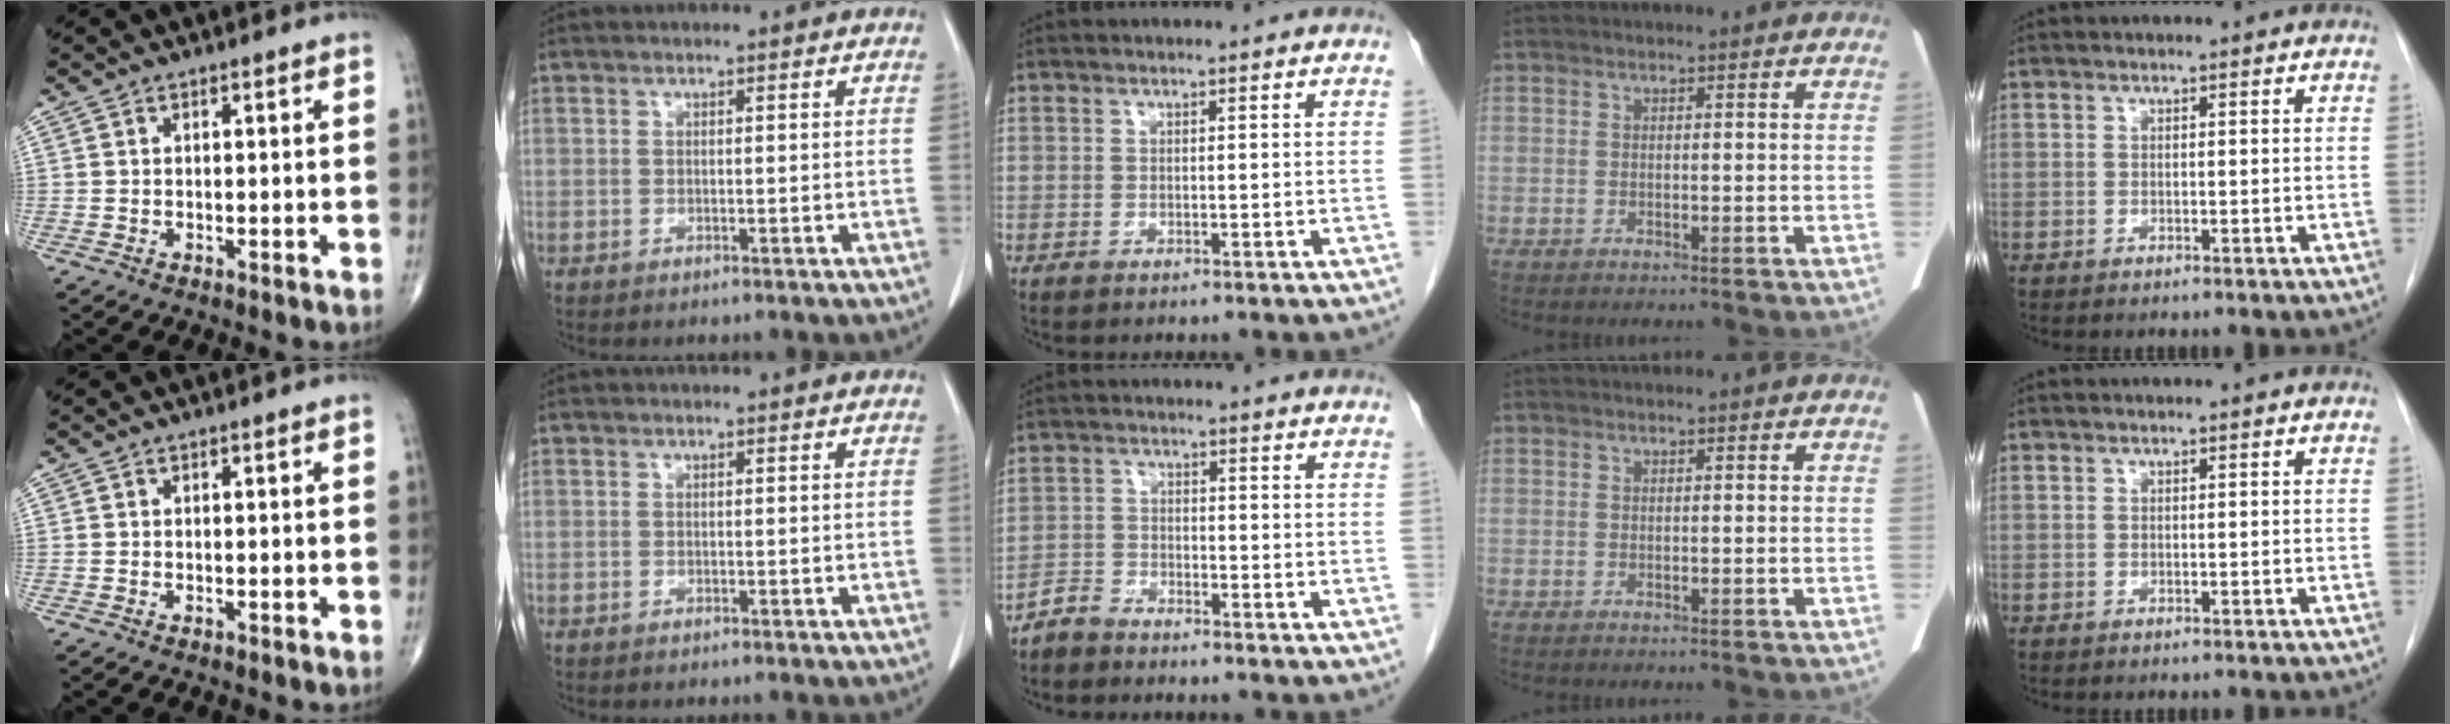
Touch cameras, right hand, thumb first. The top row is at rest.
{"middle": {"total": 2.8, "force": [-2.6, 0.8, 0.0], "torque": [-0.001, -0.002, -0.053]}}